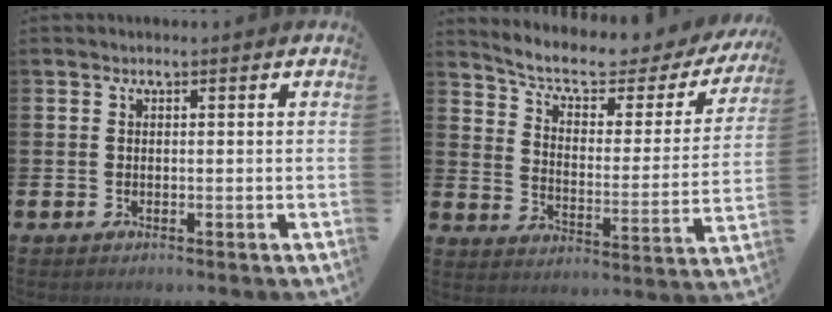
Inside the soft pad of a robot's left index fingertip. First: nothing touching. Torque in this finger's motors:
{"motor_torque": [0.54, -0.97, 0.74, 0.05]}